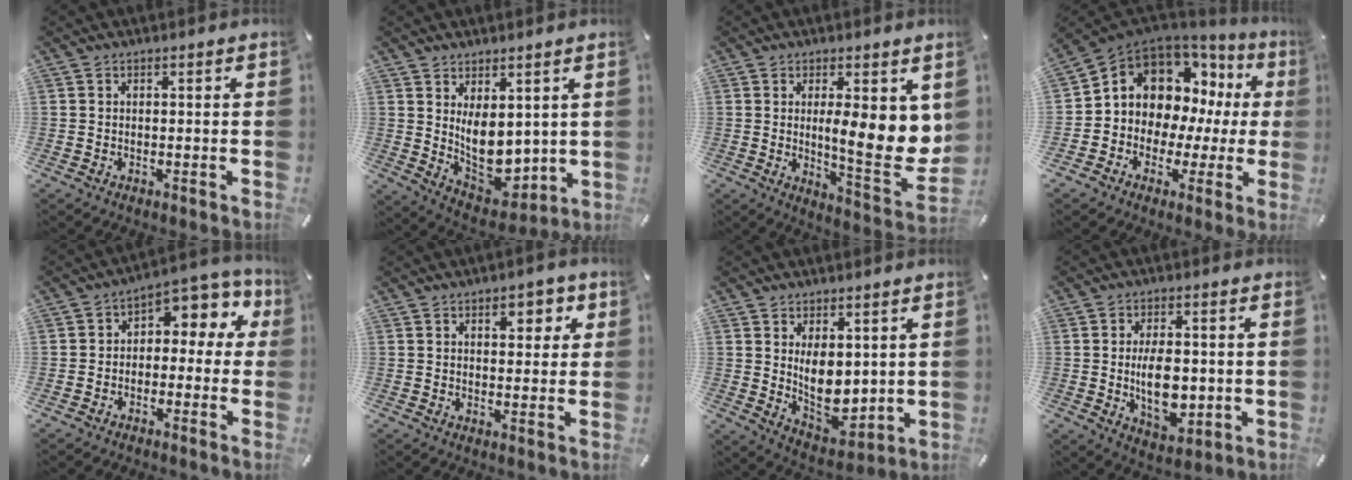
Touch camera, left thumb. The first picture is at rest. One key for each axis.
{"total": 10.7, "fx": 1.9, "fy": 7.6, "fz": 7.3, "tx": -0.090, "ty": -0.035, "tz": 0.044}
{"total": 13.5, "fx": 1.8, "fy": 4.0, "fz": 12.7, "tx": -0.164, "ty": -0.029, "tz": 0.032}
{"total": 10.7, "fx": 3.6, "fy": 9.3, "fz": 4.1, "tx": -0.079, "ty": -0.041, "tz": 0.071}
{"total": 6.3, "fx": 1.5, "fy": 4.5, "fz": 4.1, "tx": -0.060, "ty": -0.010, "tz": 0.023}
{"total": 5.1, "fx": 2.3, "fy": 3.0, "fz": 3.4, "tx": -0.034, "ty": -0.006, "tz": 0.030}
{"total": 9.6, "fx": 2.2, "fy": 6.8, "fz": 6.5, "tx": -0.096, "ty": -0.026, "tz": 0.041}
{"total": 10.6, "fx": -0.5, "fy": 6.5, "fz": 8.4, "tx": -0.146, "ty": -0.009, "tz": -0.012}